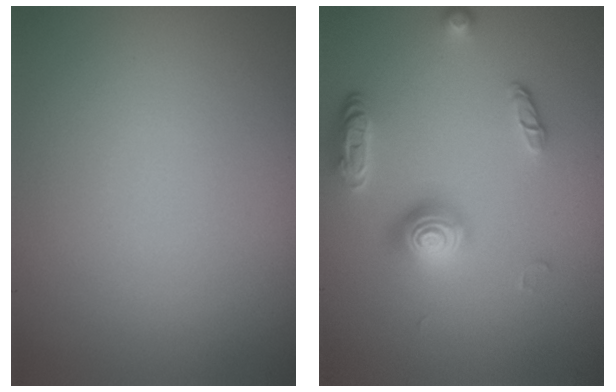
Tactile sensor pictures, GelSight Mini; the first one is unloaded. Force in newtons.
{"total": 3.7, "press": 2.8, "slide": 2.3}